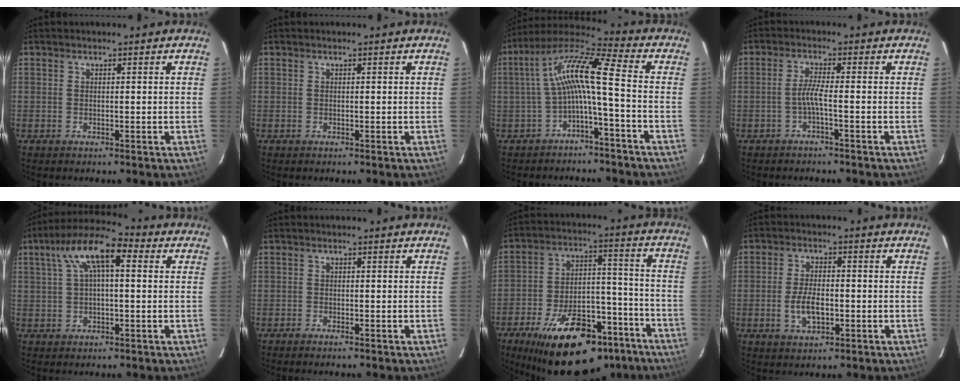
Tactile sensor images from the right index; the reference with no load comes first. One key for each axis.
{"total": 0.0}
{"total": 10.4, "fx": -1.9, "fy": 0.5, "fz": 10.2, "tx": -0.212, "ty": 0.022, "tz": -0.037}
{"total": 2.5, "fx": -1.3, "fy": -0.5, "fz": 2.1, "tx": -0.044, "ty": 0.000, "tz": -0.024}
{"total": 10.6, "fx": 3.3, "fy": 3.8, "fz": 9.3, "tx": -0.173, "ty": 0.035, "tz": 0.051}
{"total": 1.1, "fx": -1.0, "fy": 0.1, "fz": 0.4, "tx": -0.015, "ty": -0.001, "tz": -0.021}
{"total": 26.3, "fx": -18.5, "fy": 11.7, "fz": 14.6, "tx": -0.256, "ty": 0.020, "tz": -0.256}
{"total": 6.0, "fx": -1.6, "fy": 2.9, "fz": 5.0, "tx": -0.101, "ty": -0.002, "tz": -0.027}